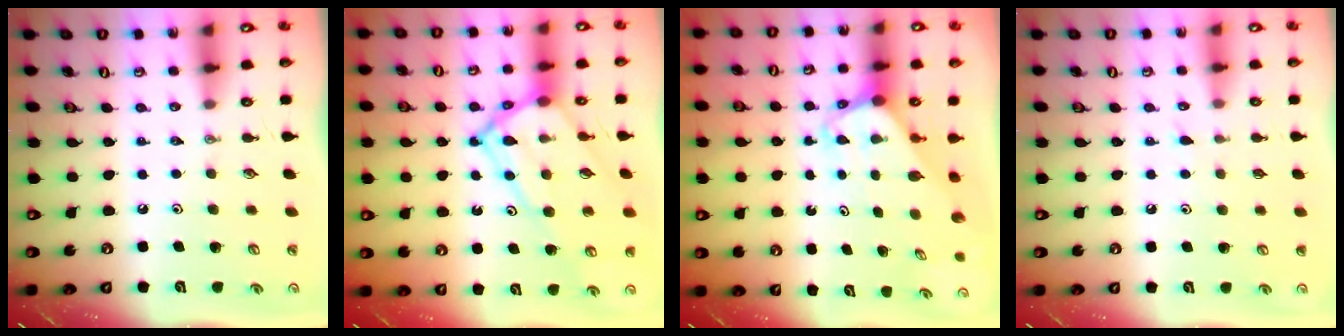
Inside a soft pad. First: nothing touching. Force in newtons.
{"total": 17.2, "press": 17.0, "slide": 2.5}
{"total": 2.5, "press": 2.5, "slide": 0.2}
{"total": 6.7, "press": 6.7, "slide": 0.5}